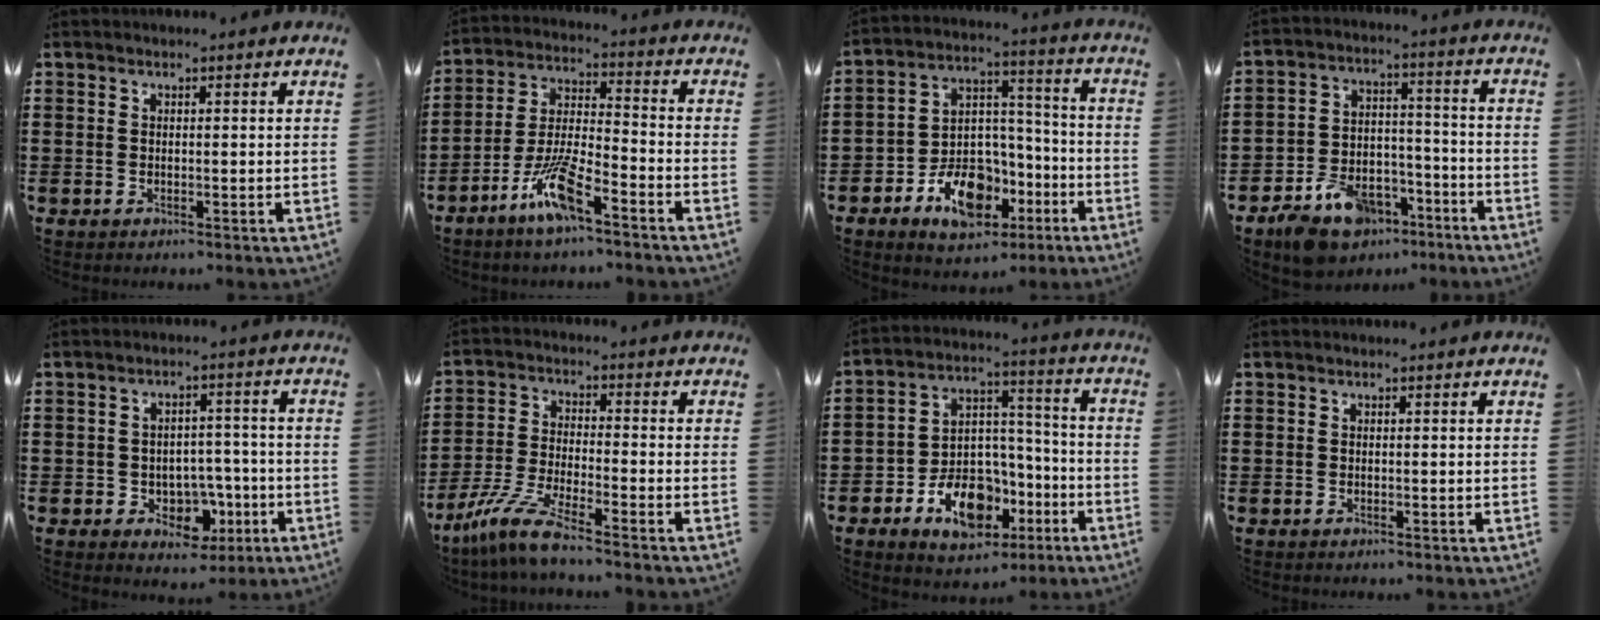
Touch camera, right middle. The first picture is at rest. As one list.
[{"total": 8.7, "force": [-5.6, 1.5, 6.5], "torque": [-0.148, -0.005, -0.109]}, {"total": 11.2, "force": [-6.2, 7.1, 6.1], "torque": [-0.114, 0.030, -0.106]}, {"total": 8.5, "force": [-6.9, 4.1, 2.7], "torque": [-0.059, 0.033, -0.132]}, {"total": 4.6, "force": [-1.8, 3.8, 1.8], "torque": [-0.036, 0.010, -0.035]}, {"total": 7.0, "force": [-5.8, 0.2, 3.9], "torque": [-0.102, -0.017, -0.118]}, {"total": 11.1, "force": [-5.9, 7.2, 6.1], "torque": [-0.115, 0.029, -0.101]}, {"total": 0.0}]